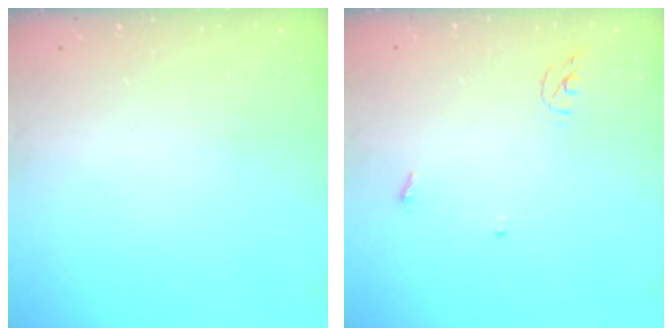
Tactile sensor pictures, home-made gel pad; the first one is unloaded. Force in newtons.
{"total": 3.8, "press": 3.8, "slide": 0.3}